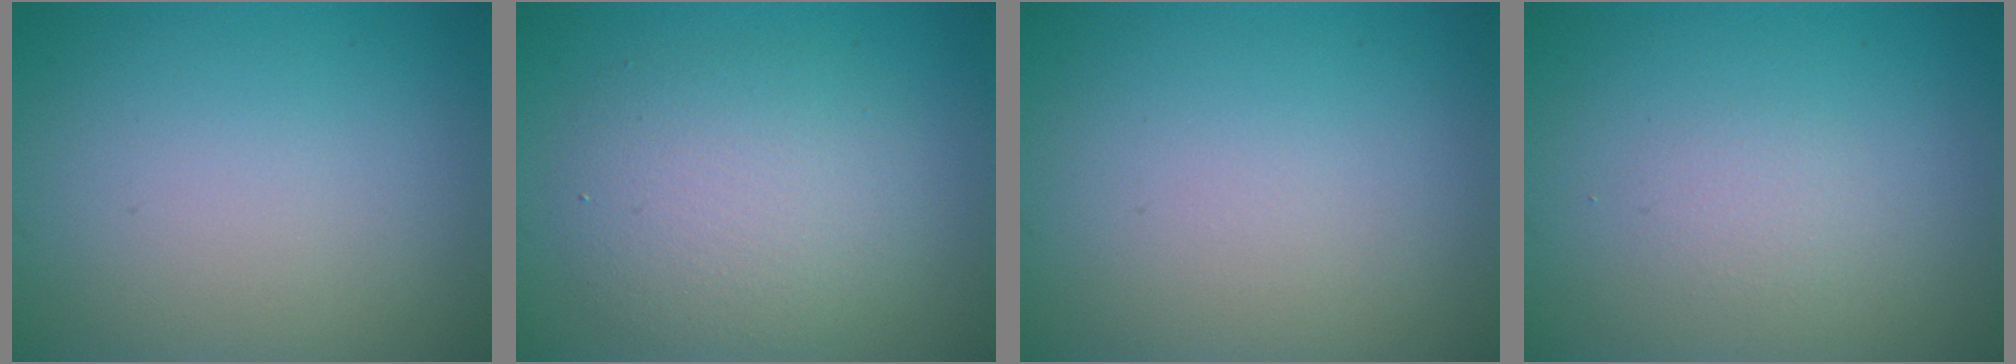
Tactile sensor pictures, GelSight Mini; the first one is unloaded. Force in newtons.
{"total": 4.8, "press": 4.8, "slide": 0.4}
{"total": 0.0}
{"total": 1.1, "press": 1.1, "slide": 0.0}